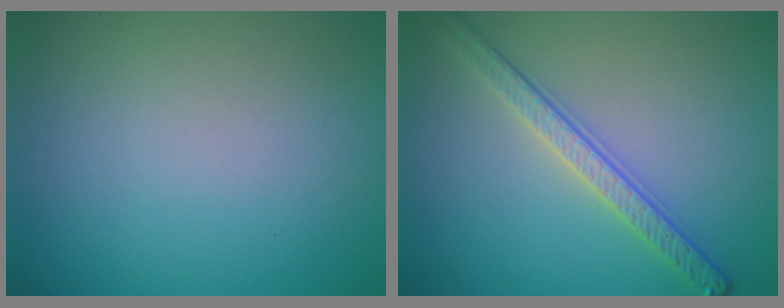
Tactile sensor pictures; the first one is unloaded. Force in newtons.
{"total": 3.2, "press": 3.0, "slide": 1.0}